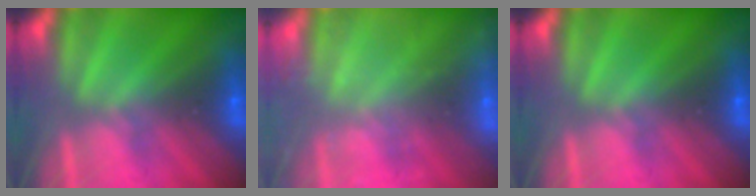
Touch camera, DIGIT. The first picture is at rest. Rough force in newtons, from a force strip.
{"total": 2.3}
{"total": 0.0}